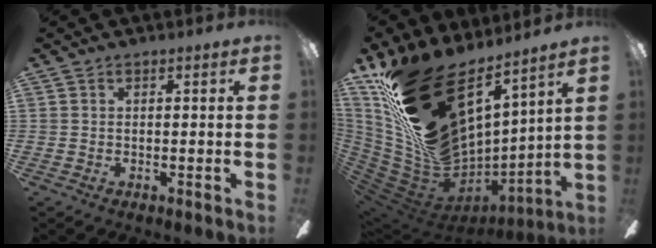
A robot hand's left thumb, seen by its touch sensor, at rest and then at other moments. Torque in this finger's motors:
{"motor_torque": [2.71, 2.30, 2.33, -0.44, 0.39]}